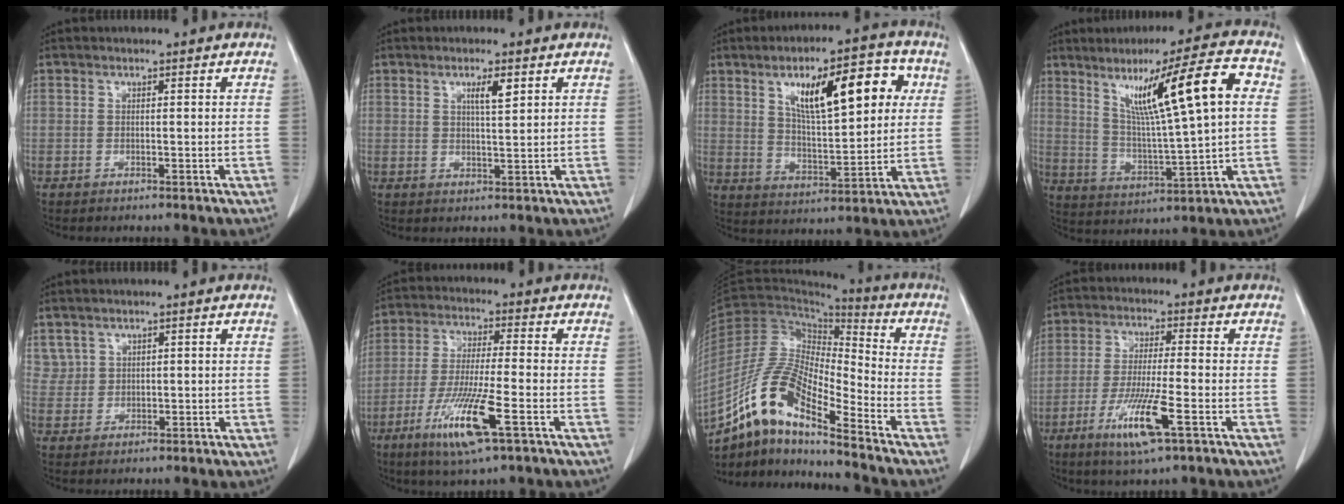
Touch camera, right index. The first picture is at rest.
{"total": 3.1, "force": [1.5, 0.3, 2.7], "torque": [-0.046, -0.002, 0.025]}
{"total": 15.1, "force": [5.5, 4.5, 13.3], "torque": [-0.201, 0.019, 0.089]}
{"total": 15.7, "force": [5.0, 0.5, 14.9], "torque": [-0.242, 0.014, 0.084]}
{"total": 2.5, "force": [1.4, 2.0, 0.1], "torque": [0.005, 0.008, 0.029]}
{"total": 11.5, "force": [-5.2, 0.6, 10.2], "torque": [-0.203, -0.026, -0.096]}
{"total": 13.9, "force": [-9.8, 2.3, 9.6], "torque": [-0.199, 0.009, -0.182]}
{"total": 9.6, "force": [-4.3, 0.4, 8.6], "torque": [-0.168, -0.022, -0.078]}